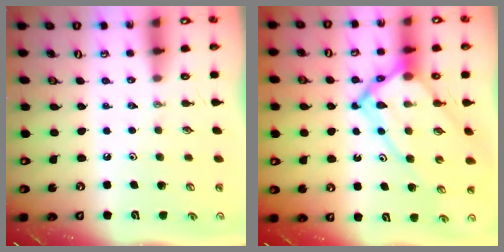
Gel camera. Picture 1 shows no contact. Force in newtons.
{"total": 15.4, "press": 15.3, "slide": 1.5}